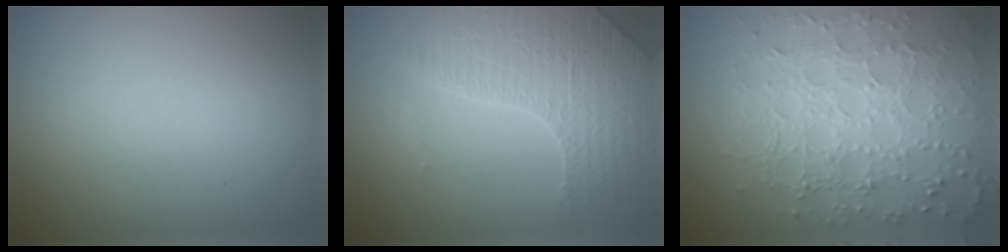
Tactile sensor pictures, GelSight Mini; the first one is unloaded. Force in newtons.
{"total": 3.7, "press": 3.6, "slide": 1.0}
{"total": 8.0, "press": 5.6, "slide": 5.6}